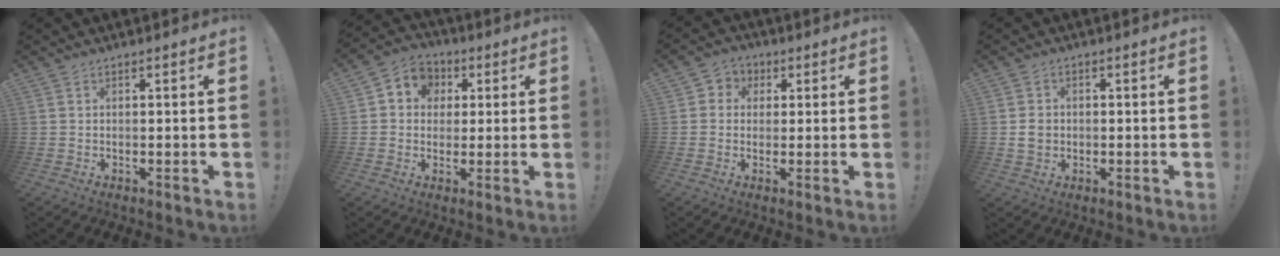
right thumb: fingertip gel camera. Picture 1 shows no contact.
{"total": 7.1, "force": [0.7, 6.8, 2.2], "torque": [-0.029, 0.002, 0.019]}
{"total": 4.5, "force": [-0.1, 4.3, 1.3], "torque": [-0.014, 0.007, -0.002]}
{"total": 3.8, "force": [-0.1, 3.2, 2.1], "torque": [-0.035, 0.003, -0.002]}